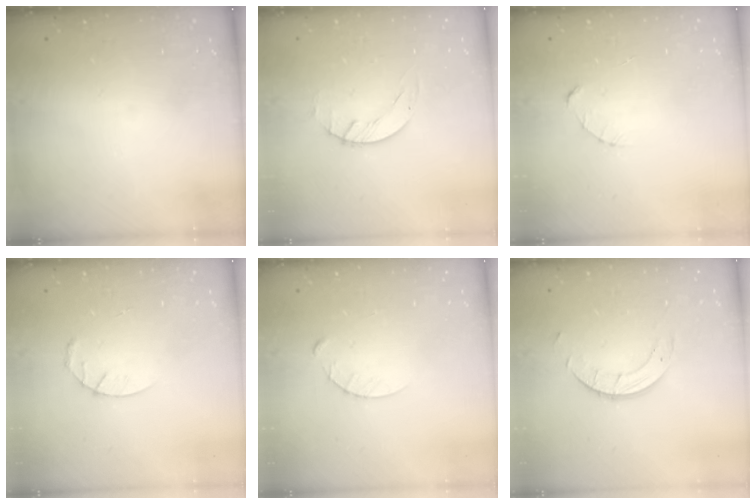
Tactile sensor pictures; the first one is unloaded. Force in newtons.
{"total": 0.6, "press": 0.6, "slide": 0.1}
{"total": 2.3, "press": 2.3, "slide": 0.3}
{"total": 3.9, "press": 3.9, "slide": 0.5}
{"total": 3.4, "press": 3.4, "slide": 0.4}
{"total": 4.9, "press": 4.9, "slide": 0.4}